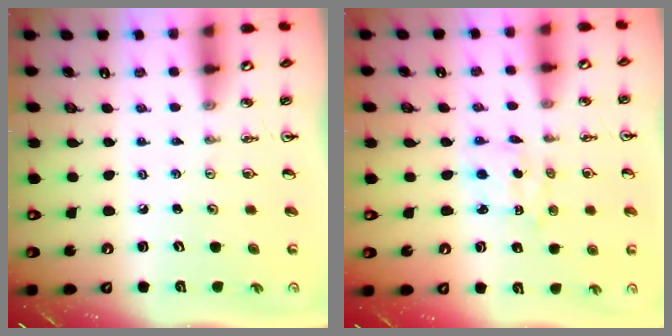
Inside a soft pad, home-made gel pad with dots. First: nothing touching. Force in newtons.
{"total": 2.1, "press": 2.0, "slide": 0.6}